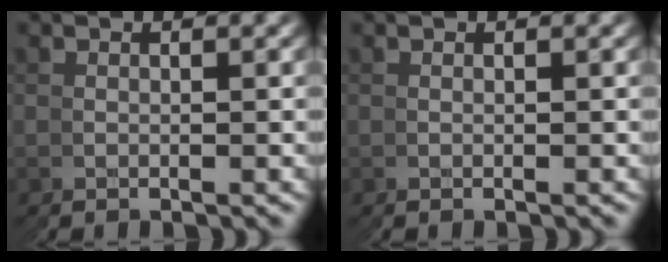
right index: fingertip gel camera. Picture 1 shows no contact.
{"total": 0.0}